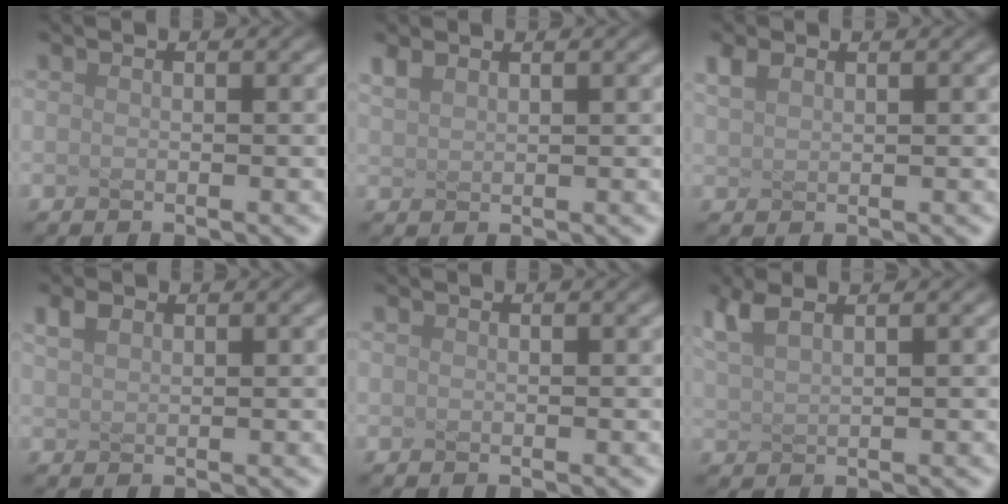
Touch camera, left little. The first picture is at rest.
{"total": 1.4, "force": [1.3, 0.5, 0.5], "torque": [-0.017, 0.004, 0.030]}
{"total": 1.7, "force": [1.2, 0.8, 0.8], "torque": [-0.024, 0.005, 0.028]}
{"total": 1.5, "force": [1.0, 0.9, 0.7], "torque": [-0.020, 0.006, 0.025]}
{"total": 0.0}
{"total": 2.9, "force": [2.0, 0.9, 1.9], "torque": [-0.043, 0.012, 0.041]}